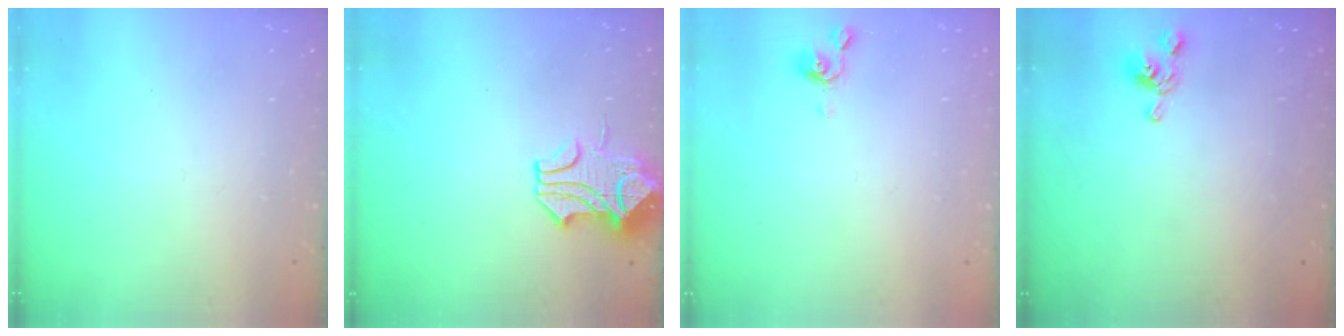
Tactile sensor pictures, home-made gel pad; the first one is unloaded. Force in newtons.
{"total": 1.5, "press": 0.7, "slide": 1.3}
{"total": 0.9, "press": 0.8, "slide": 0.3}
{"total": 5.5, "press": 5.5, "slide": 0.1}